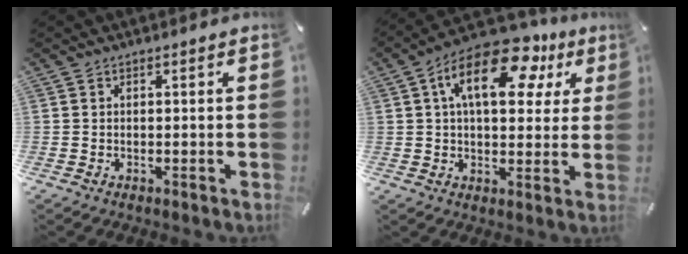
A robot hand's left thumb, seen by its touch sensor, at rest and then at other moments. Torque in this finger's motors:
{"motor_torque": [0.61, 0.81, 1.46, -1.31, 0.60]}